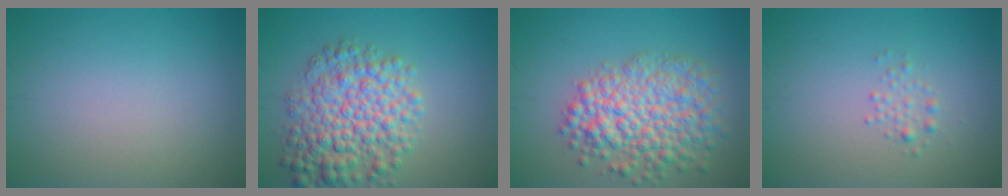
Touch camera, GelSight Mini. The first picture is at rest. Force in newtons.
{"total": 7.3, "press": 7.3, "slide": 0.1}
{"total": 7.3, "press": 7.3, "slide": 0.3}
{"total": 1.2, "press": 1.2, "slide": 0.0}